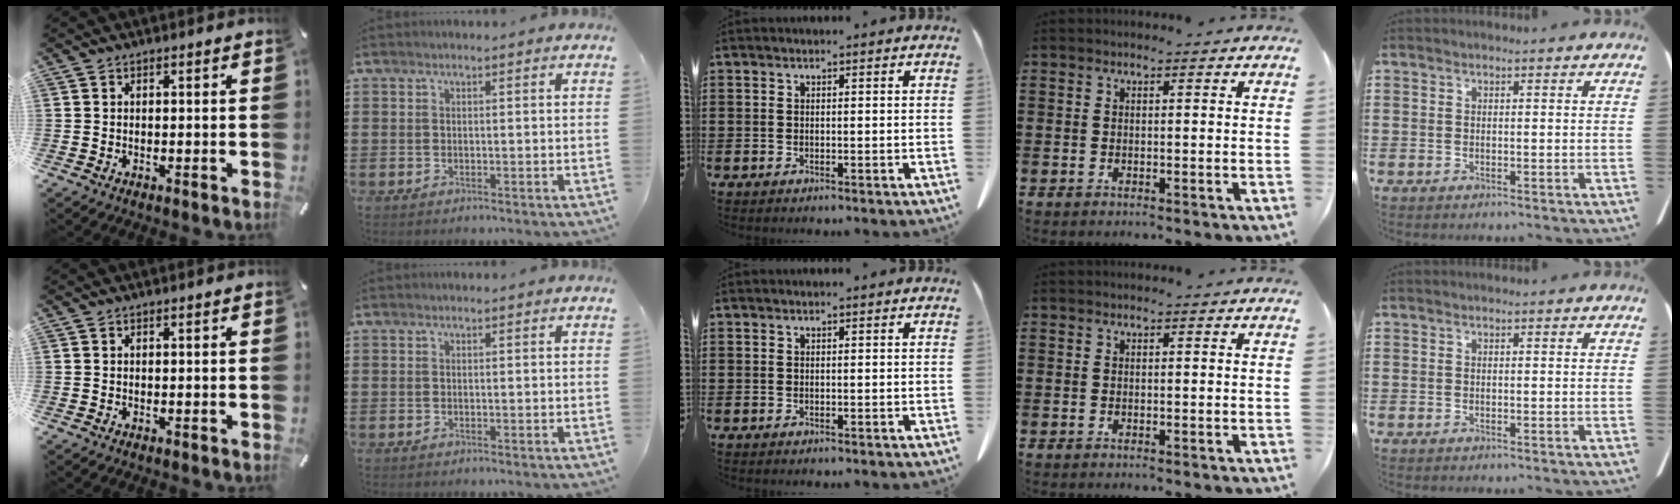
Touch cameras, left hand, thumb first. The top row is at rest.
{}